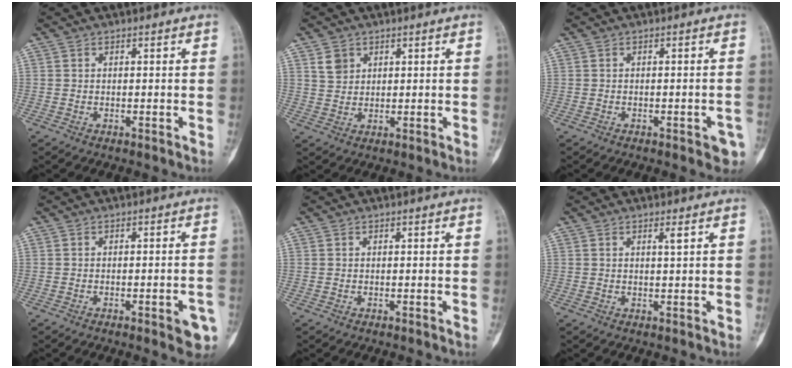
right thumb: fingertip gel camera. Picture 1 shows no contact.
{"total": 3.4, "force": [1.7, 2.6, 1.2], "torque": [-0.009, -0.008, 0.036]}
{"total": 3.7, "force": [-1.8, 1.4, 2.9], "torque": [-0.024, 0.010, -0.016]}
{"total": 4.9, "force": [-2.3, 1.4, 4.2], "torque": [-0.039, 0.009, -0.024]}
{"total": 0.0}
{"total": 1.2, "force": [0.6, -0.1, 1.0], "torque": [-0.018, -0.004, 0.010]}